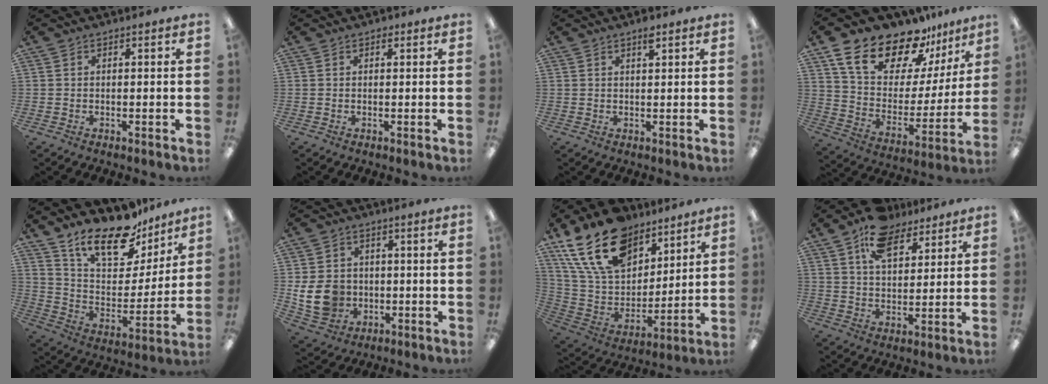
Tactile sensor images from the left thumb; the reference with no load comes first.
{"total": 0.8, "force": [0.5, 0.5, 0.4], "torque": [0.000, -0.001, 0.006]}
{"total": 2.3, "force": [1.7, 0.7, 1.5], "torque": [-0.016, -0.006, 0.026]}
{"total": 19.1, "force": [15.0, 8.6, 8.2], "torque": [-0.158, -0.104, 0.269]}
{"total": 19.4, "force": [15.0, 8.1, 9.3], "torque": [-0.165, -0.101, 0.265]}
{"total": 10.7, "force": [-1.4, 9.0, 5.6], "torque": [-0.124, 0.013, -0.021]}
{"total": 21.7, "force": [13.8, 12.6, 11.1], "torque": [-0.219, -0.063, 0.258]}
{"total": 12.5, "force": [8.6, 6.6, 6.1], "torque": [-0.106, -0.033, 0.157]}